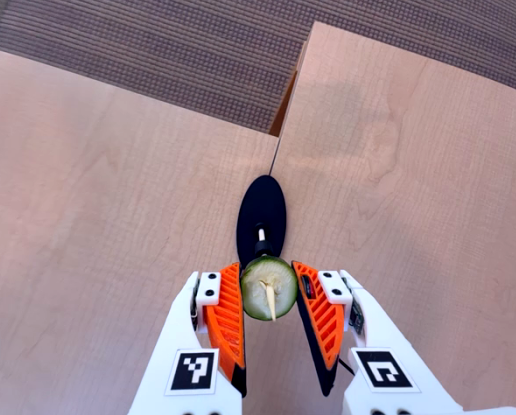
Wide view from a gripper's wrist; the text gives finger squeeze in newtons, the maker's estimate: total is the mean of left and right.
{"total": 11.5, "left": 11.4, "right": 11.6}